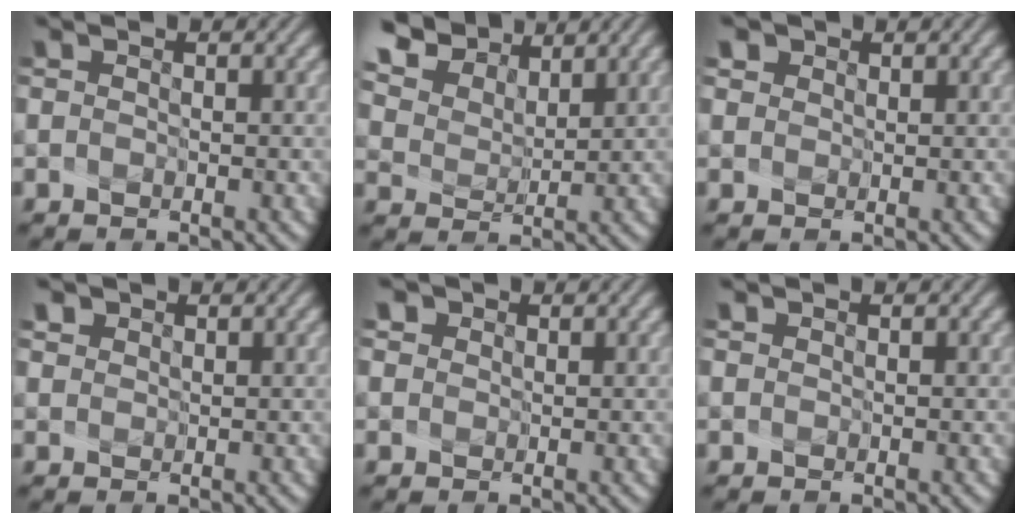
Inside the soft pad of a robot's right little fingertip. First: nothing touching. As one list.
[{"total": 7.8, "force": [6.2, 3.8, 2.5], "torque": [-0.100, 0.012, 0.123]}, {"total": 2.2, "force": [1.3, 1.6, 0.7], "torque": [-0.004, 0.020, 0.009]}, {"total": 1.5, "force": [1.0, 1.0, 0.3], "torque": [-0.011, 0.014, 0.018]}, {"total": 2.0, "force": [1.1, 1.6, 0.6], "torque": [-0.002, 0.022, 0.004]}, {"total": 0.0}]